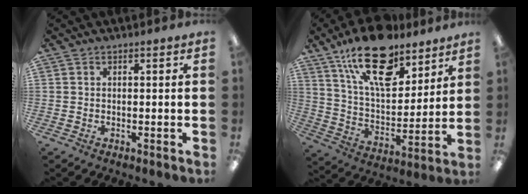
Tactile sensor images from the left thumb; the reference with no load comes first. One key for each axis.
{"total": 21.5, "fx": 14.2, "fy": 10.0, "fz": 12.7, "tx": -0.213, "ty": -0.069, "tz": 0.249}